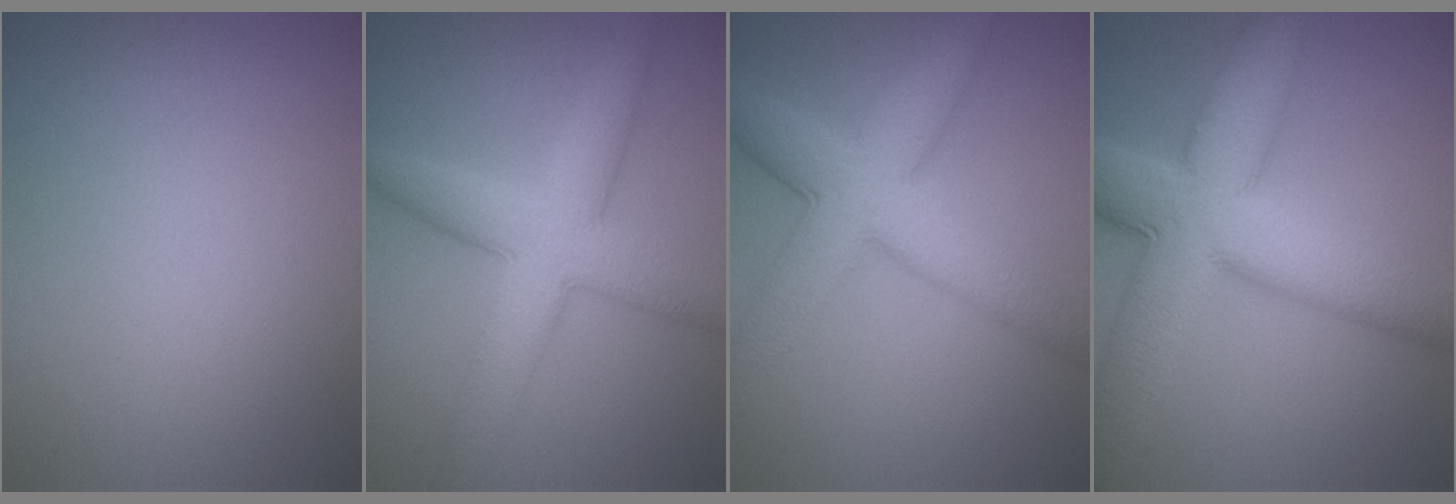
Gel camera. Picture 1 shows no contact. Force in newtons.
{"total": 6.4, "press": 6.3, "slide": 0.0}
{"total": 8.3, "press": 8.3, "slide": 0.2}
{"total": 11.6, "press": 11.6, "slide": 0.3}